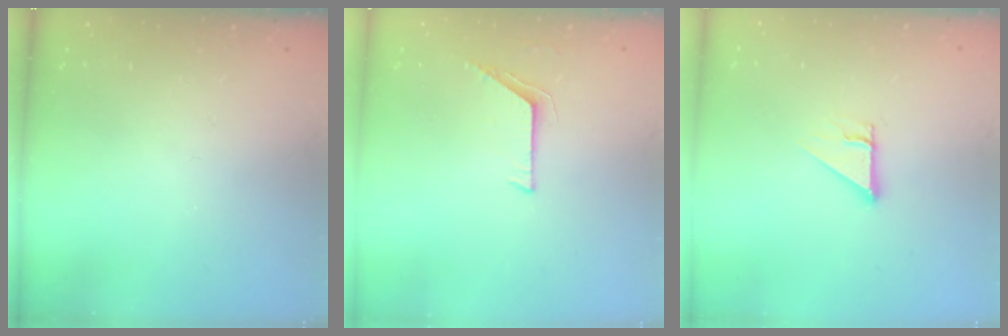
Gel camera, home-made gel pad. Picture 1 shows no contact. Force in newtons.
{"total": 6.1, "press": 6.0, "slide": 0.6}
{"total": 2.7, "press": 2.7, "slide": 0.1}